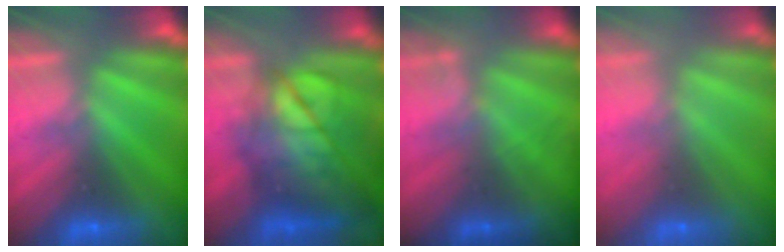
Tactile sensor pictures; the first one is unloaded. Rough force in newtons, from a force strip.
{"total": 9.5}
{"total": 1.8}
{"total": 5.7}